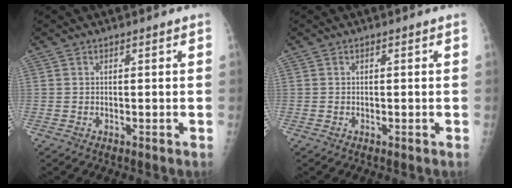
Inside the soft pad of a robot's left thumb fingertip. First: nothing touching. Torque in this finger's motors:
{"motor_torque": [-0.09, 0.19, 0.14, 0.14, -0.02]}